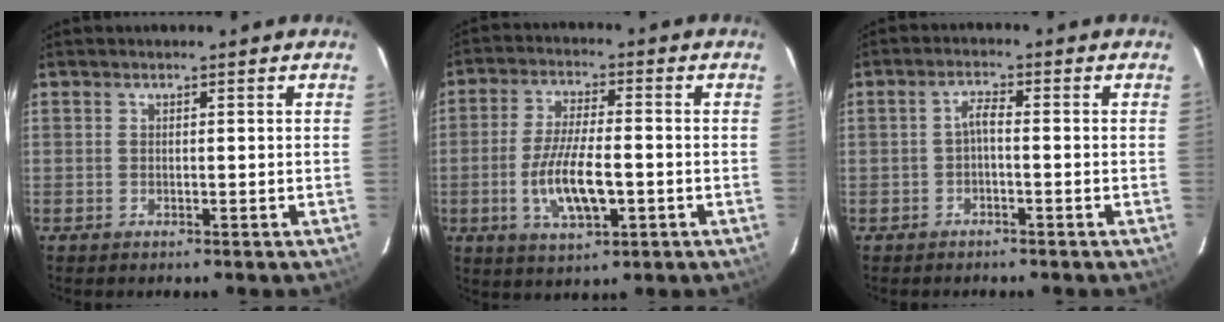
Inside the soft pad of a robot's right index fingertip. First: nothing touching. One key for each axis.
{"total": 10.4, "fx": -2.7, "fy": 3.3, "fz": 9.5, "tx": -0.189, "ty": -0.008, "tz": -0.047}
{"total": 2.1, "fx": -0.8, "fy": 0.4, "fz": 1.8, "tx": -0.039, "ty": 0.008, "tz": -0.017}